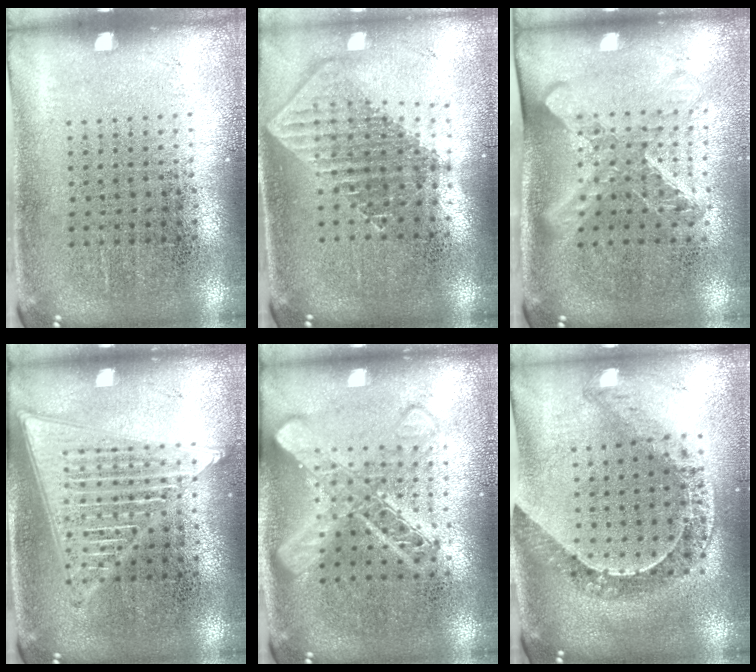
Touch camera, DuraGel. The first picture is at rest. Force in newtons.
{"total": 1.8, "press": 1.5, "slide": 1.1}
{"total": 1.6, "press": 1.3, "slide": 1.0}
{"total": 2.1, "press": 2.1, "slide": 0.2}
{"total": 2.9, "press": 2.8, "slide": 0.5}
{"total": 1.1, "press": 1.1, "slide": 0.1}